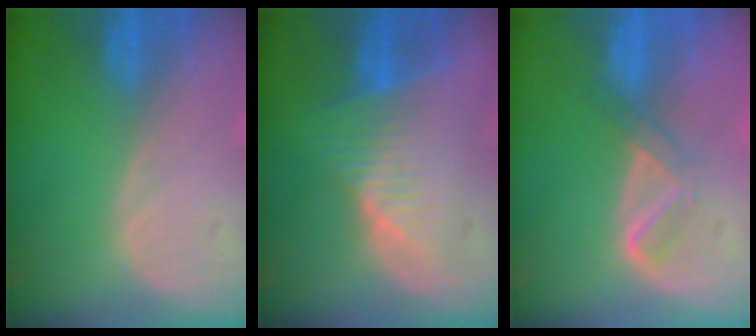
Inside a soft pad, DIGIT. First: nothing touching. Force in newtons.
{"total": 7.9, "press": 6.9, "slide": 3.9}
{"total": 3.2, "press": 3.1, "slide": 0.7}